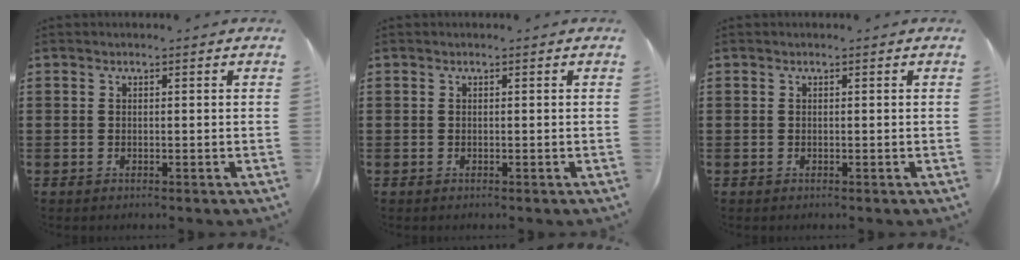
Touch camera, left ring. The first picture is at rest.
{"total": 0.0}
{"total": 0.0}